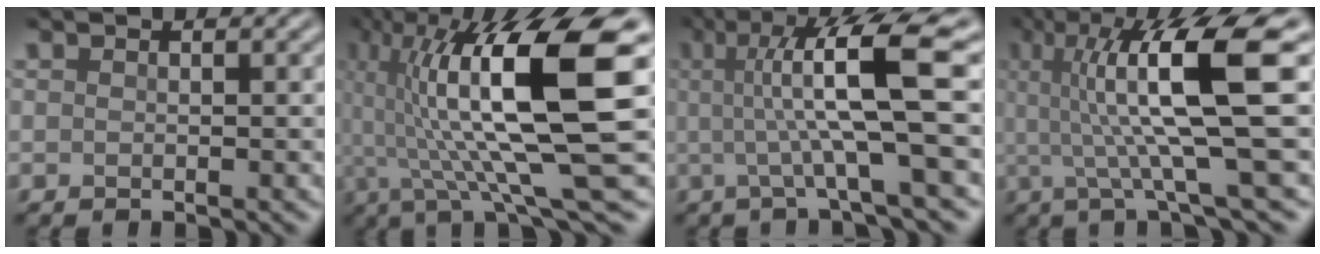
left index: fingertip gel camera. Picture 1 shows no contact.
{"total": 14.9, "force": [2.2, 3.4, 14.4], "torque": [-0.250, 0.012, 0.043]}
{"total": 9.1, "force": [1.1, 1.5, 8.9], "torque": [-0.126, 0.003, 0.017]}
{"total": 11.4, "force": [1.8, 2.2, 11.0], "torque": [-0.170, 0.004, 0.035]}